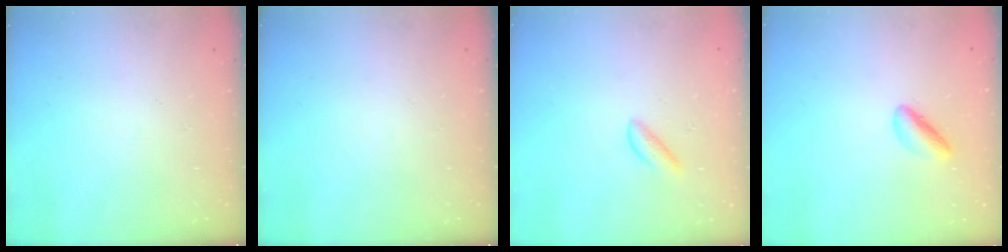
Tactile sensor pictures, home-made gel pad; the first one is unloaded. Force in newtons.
{"total": 0.0}
{"total": 2.9, "press": 2.9, "slide": 0.3}
{"total": 3.6, "press": 3.5, "slide": 0.6}